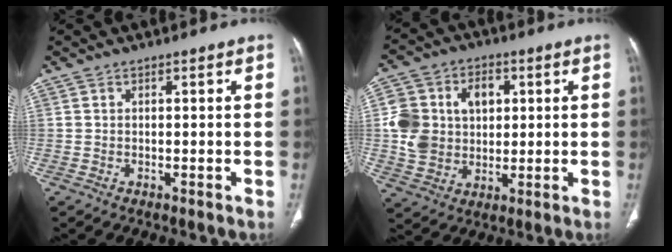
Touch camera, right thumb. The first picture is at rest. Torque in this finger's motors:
{"motor_torque": [0.51, 2.36, 0.59, 0.83, 0.16]}